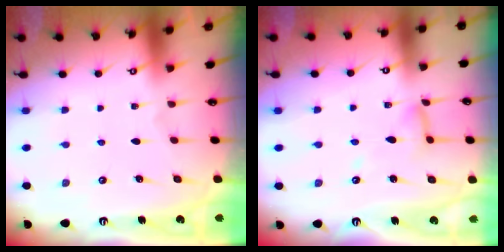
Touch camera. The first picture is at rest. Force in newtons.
{"total": 7.6, "press": 7.5, "slide": 0.6}